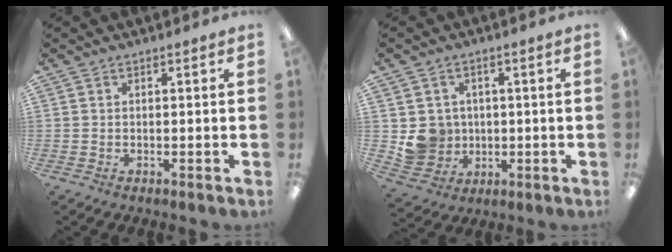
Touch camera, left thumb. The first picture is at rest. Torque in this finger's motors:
{"motor_torque": [0.19, 0.28, 0.33, -0.49, 0.00]}